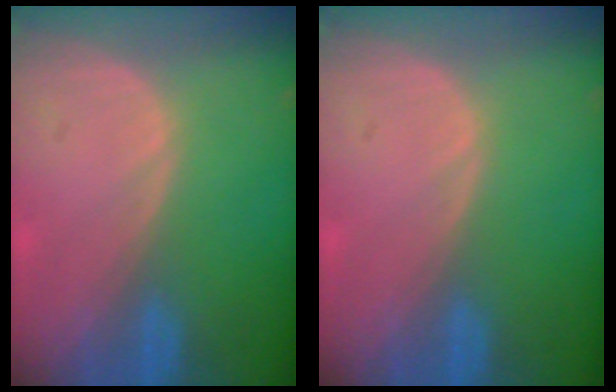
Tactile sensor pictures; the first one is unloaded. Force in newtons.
{"total": 0.0}